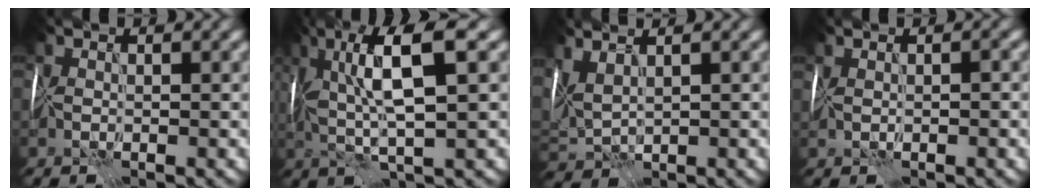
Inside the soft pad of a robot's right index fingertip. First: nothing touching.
{"total": 8.5, "force": [2.1, 2.1, 8.0], "torque": [-0.148, 0.016, 0.034]}
{"total": 3.9, "force": [2.0, 1.7, 2.9], "torque": [-0.077, 0.015, 0.046]}
{"total": 1.5, "force": [0.3, 0.5, 1.4], "torque": [-0.016, 0.003, 0.006]}